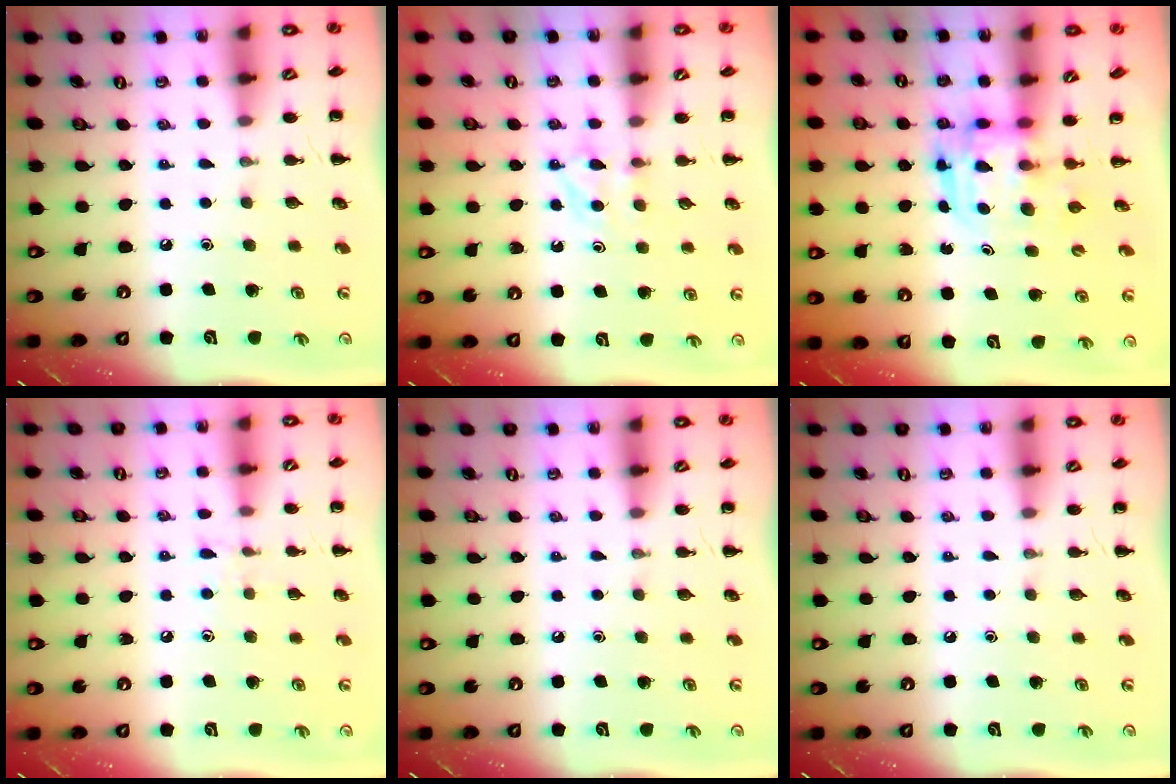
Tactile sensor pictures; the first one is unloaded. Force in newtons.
{"total": 4.5, "press": 4.3, "slide": 1.3}
{"total": 3.0, "press": 3.0, "slide": 0.3}
{"total": 5.7, "press": 5.3, "slide": 2.2}
{"total": 0.0}
{"total": 0.0}